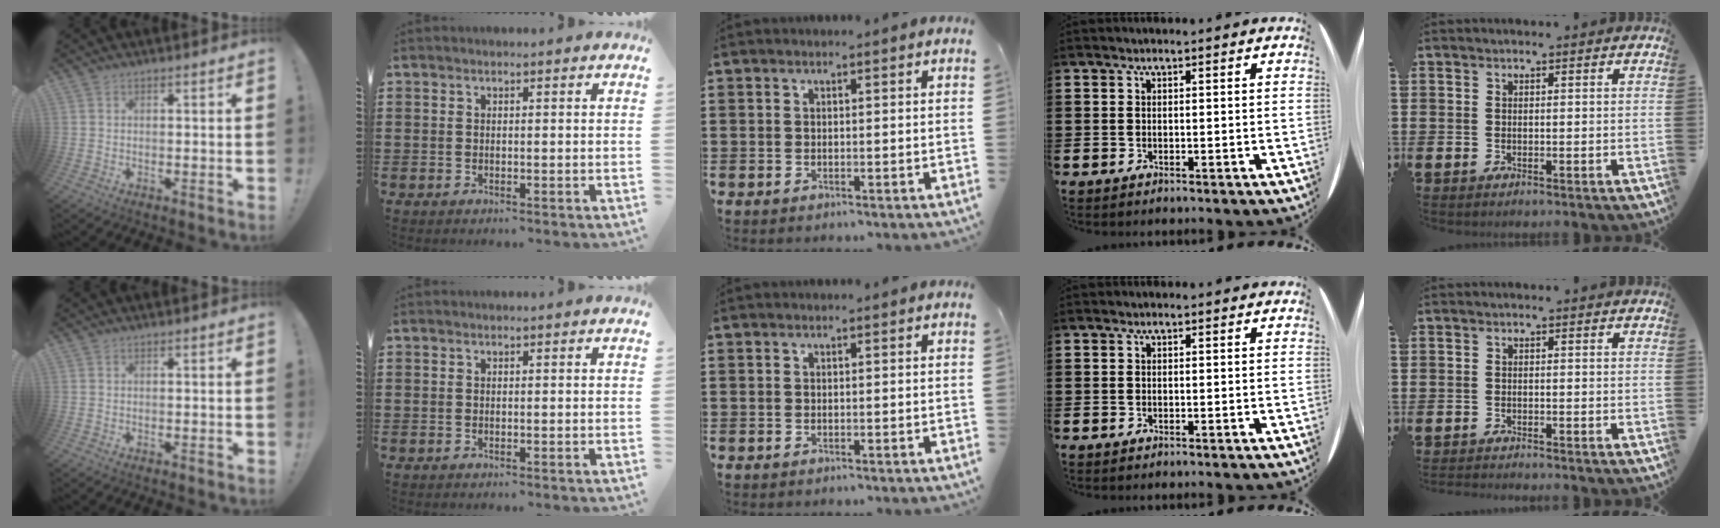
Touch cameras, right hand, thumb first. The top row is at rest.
{"little": {"total": 0.7, "force": [-0.7, -0.1, 0.0], "torque": [-0.001, -0.002, -0.015]}}